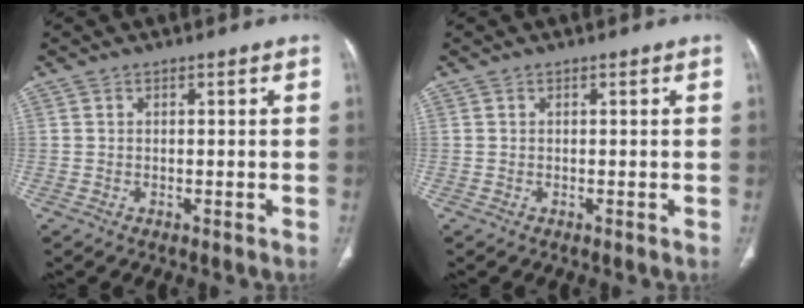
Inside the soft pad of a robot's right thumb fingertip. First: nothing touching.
{"total": 0.0}